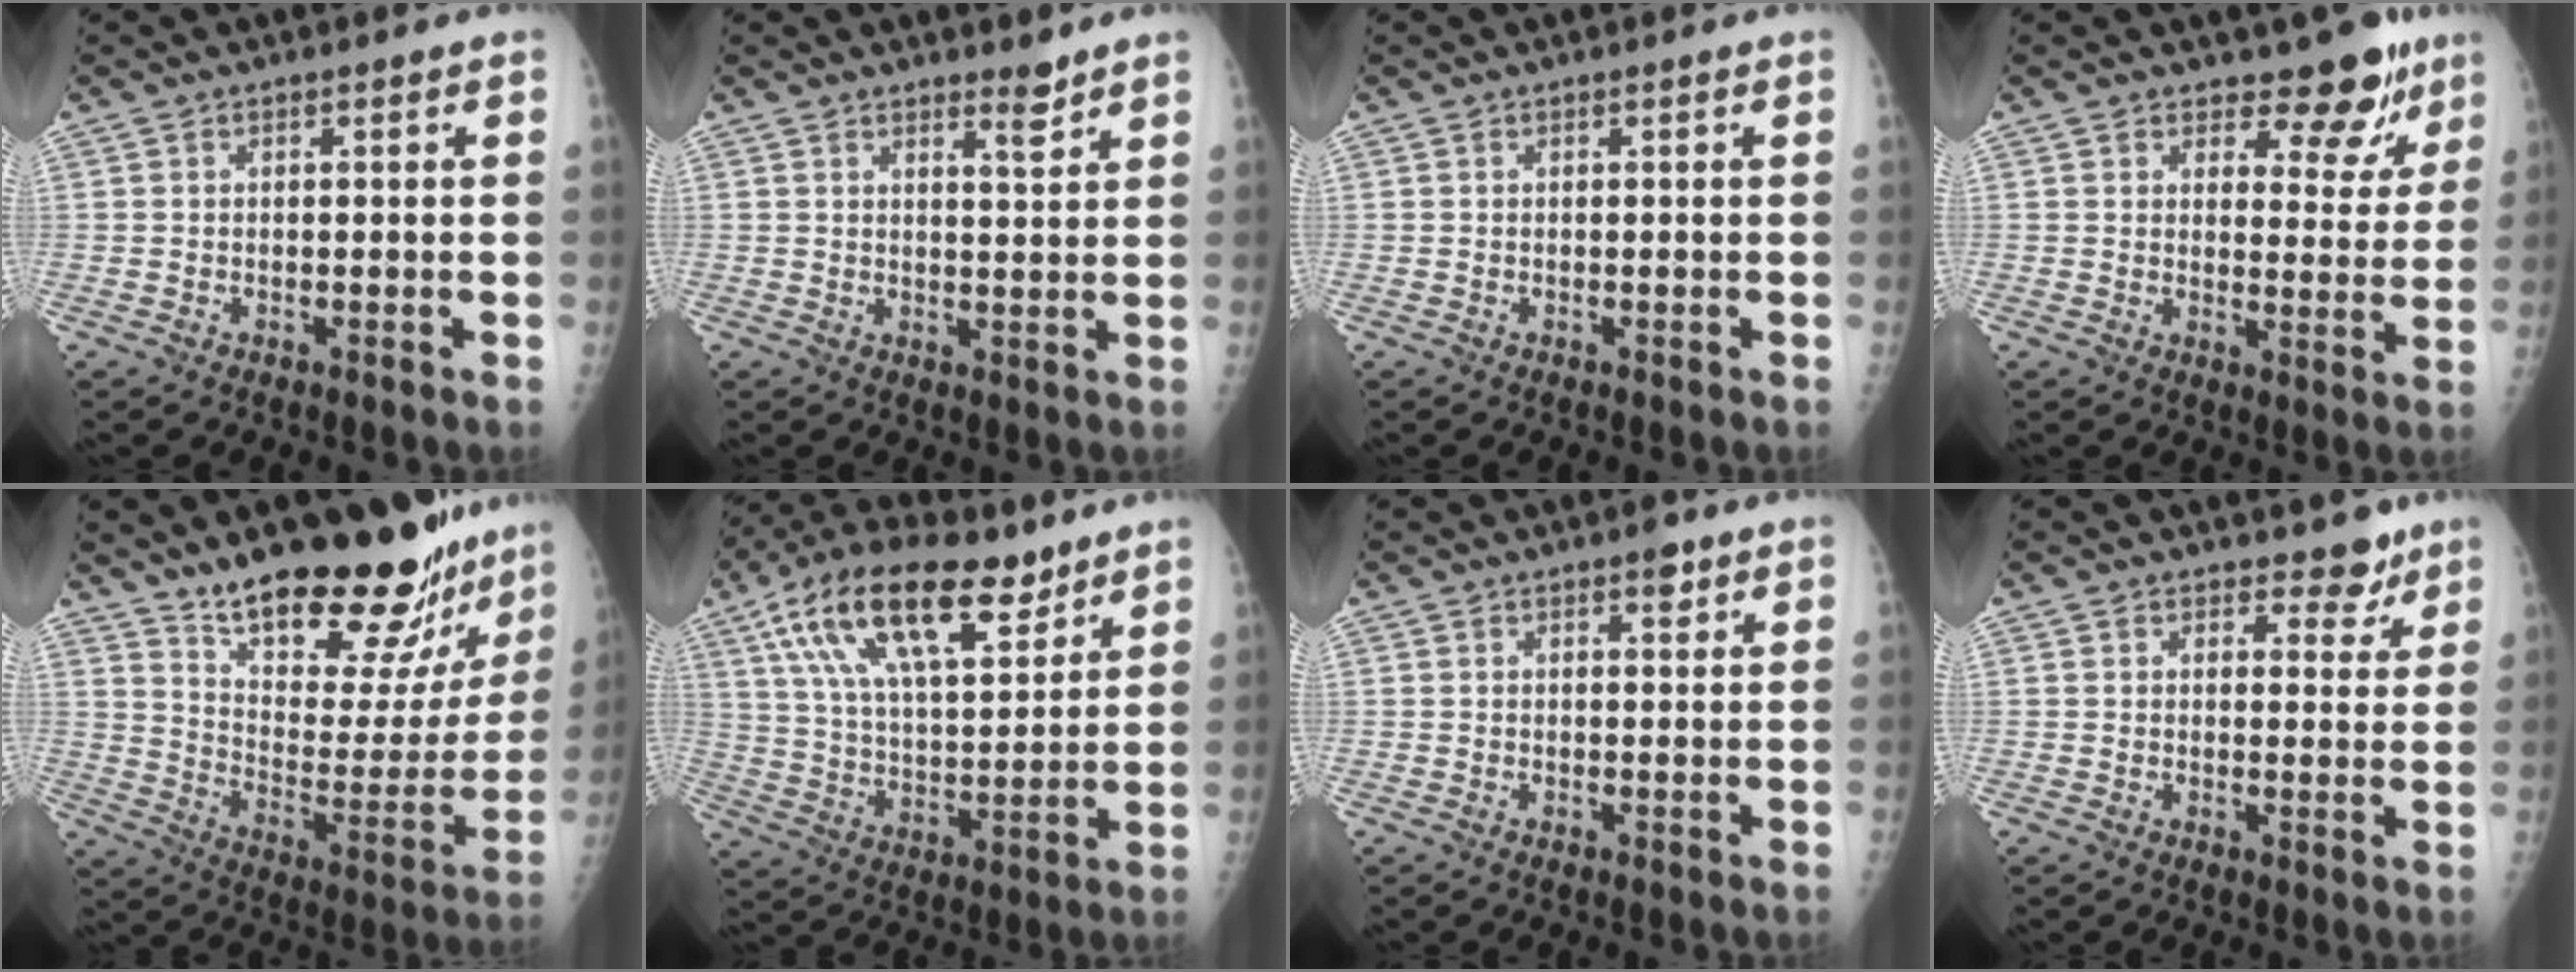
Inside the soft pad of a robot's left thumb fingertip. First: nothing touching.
{"total": 3.1, "force": [2.5, 0.5, 1.7], "torque": [-0.021, -0.024, 0.038]}
{"total": 0.0}
{"total": 8.7, "force": [6.7, 4.4, 3.3], "torque": [-0.005, -0.048, 0.084]}
{"total": 27.1, "force": [21.5, 8.4, 14.2], "torque": [-0.168, -0.119, 0.311]}
{"total": 21.3, "force": [12.1, 9.2, 14.9], "torque": [-0.239, -0.028, 0.216]}
{"total": 2.1, "force": [1.3, 0.9, 1.4], "torque": [-0.011, -0.005, 0.016]}
{"total": 4.3, "force": [3.2, 2.5, 1.4], "torque": [0.013, -0.018, 0.041]}